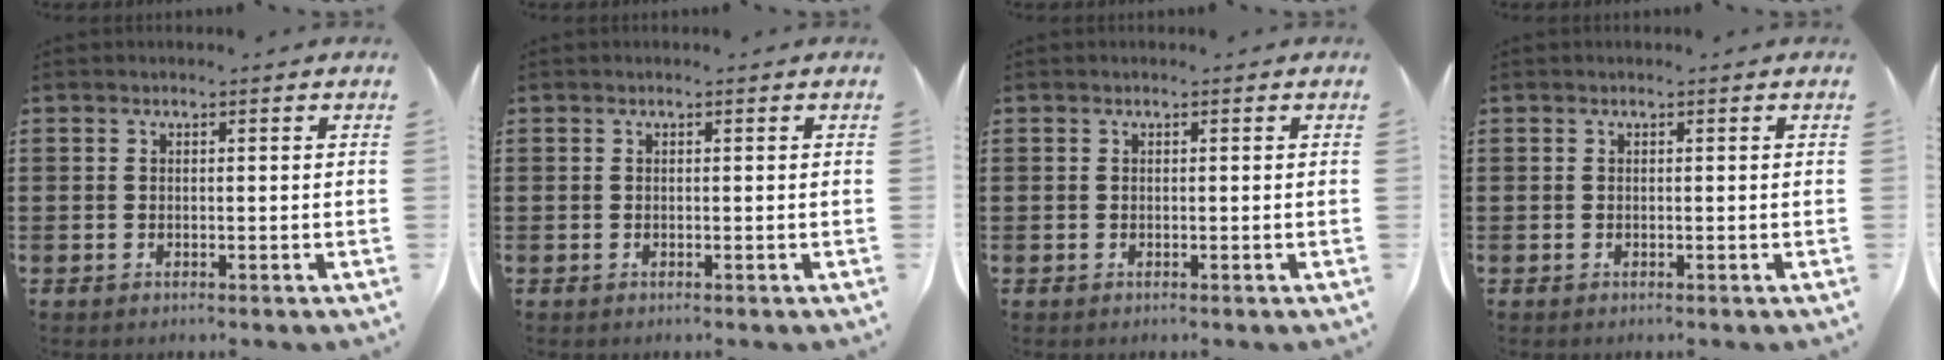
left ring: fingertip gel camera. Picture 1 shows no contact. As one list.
[{"total": 0.0}, {"total": 0.0}, {"total": 0.0}]